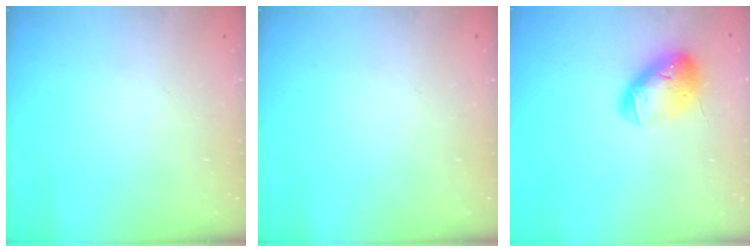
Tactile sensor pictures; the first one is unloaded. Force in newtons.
{"total": 0.0}
{"total": 13.6, "press": 13.4, "slide": 2.1}